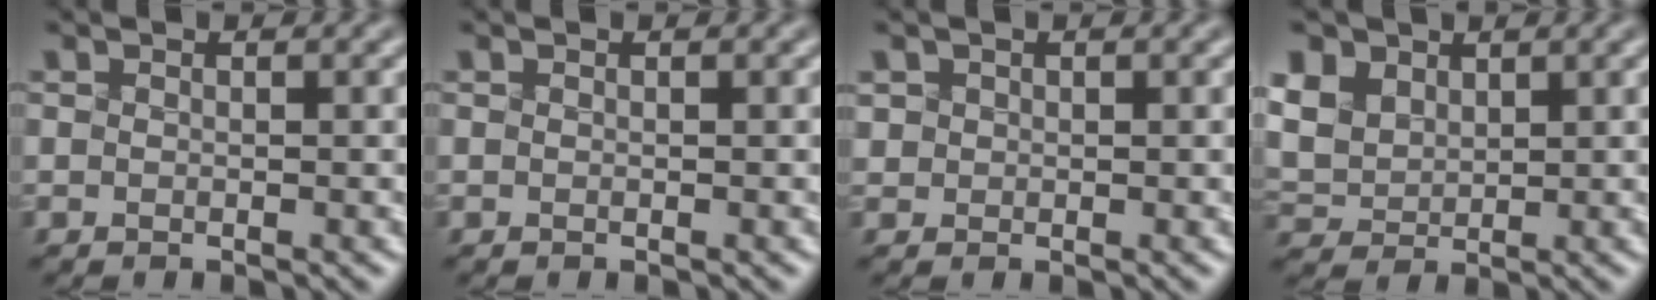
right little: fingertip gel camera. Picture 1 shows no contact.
{"total": 0.0}
{"total": 1.4, "force": [0.5, 1.2, 0.4], "torque": [-0.013, 0.005, 0.025]}
{"total": 8.1, "force": [3.9, 5.8, 4.1], "torque": [-0.111, 0.025, 0.067]}